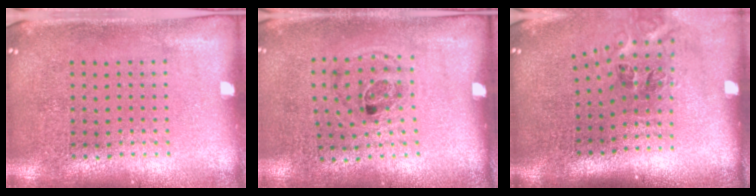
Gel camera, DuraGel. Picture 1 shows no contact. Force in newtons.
{"total": 1.1, "press": 0.7, "slide": 0.9}
{"total": 1.5, "press": 1.0, "slide": 1.0}